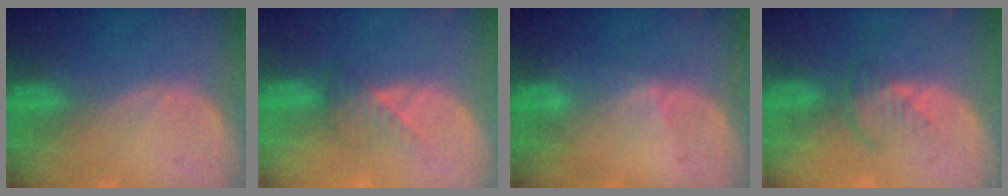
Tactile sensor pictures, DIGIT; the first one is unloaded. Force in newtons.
{"total": 3.2, "press": 3.0, "slide": 1.1}
{"total": 1.6, "press": 1.6, "slide": 0.3}
{"total": 3.0, "press": 2.8, "slide": 1.1}